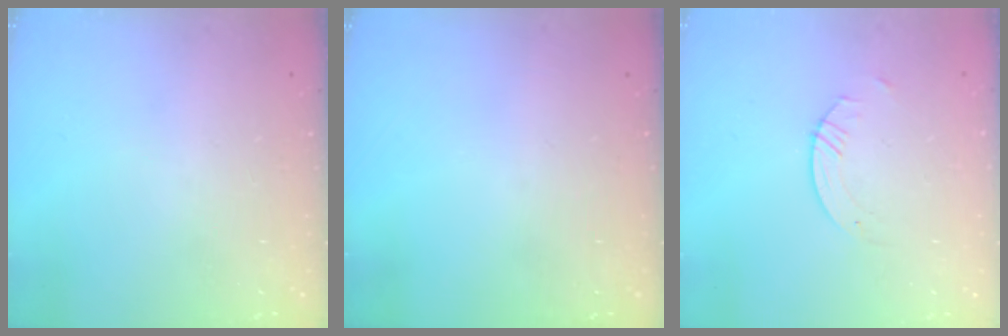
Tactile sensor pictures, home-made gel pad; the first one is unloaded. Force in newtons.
{"total": 0.0}
{"total": 0.8, "press": 0.8, "slide": 0.2}